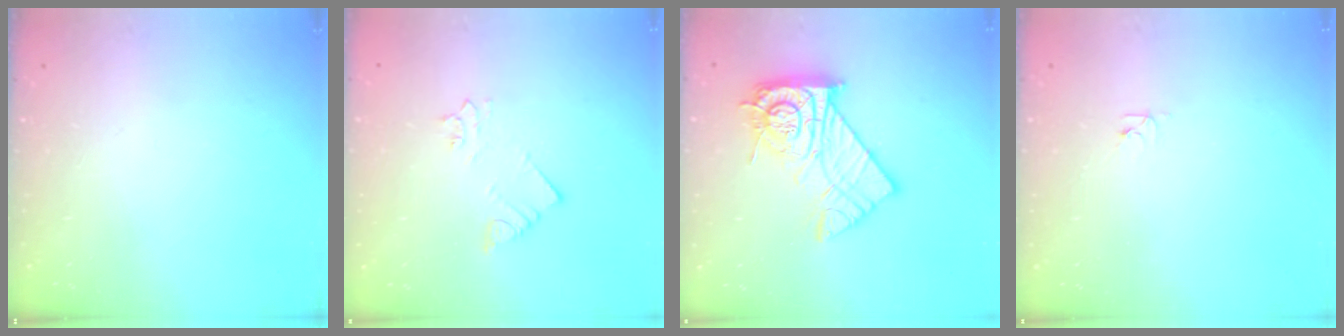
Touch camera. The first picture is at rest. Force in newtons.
{"total": 2.1, "press": 2.1, "slide": 0.0}
{"total": 15.2, "press": 15.1, "slide": 1.6}
{"total": 2.3, "press": 2.3, "slide": 0.2}